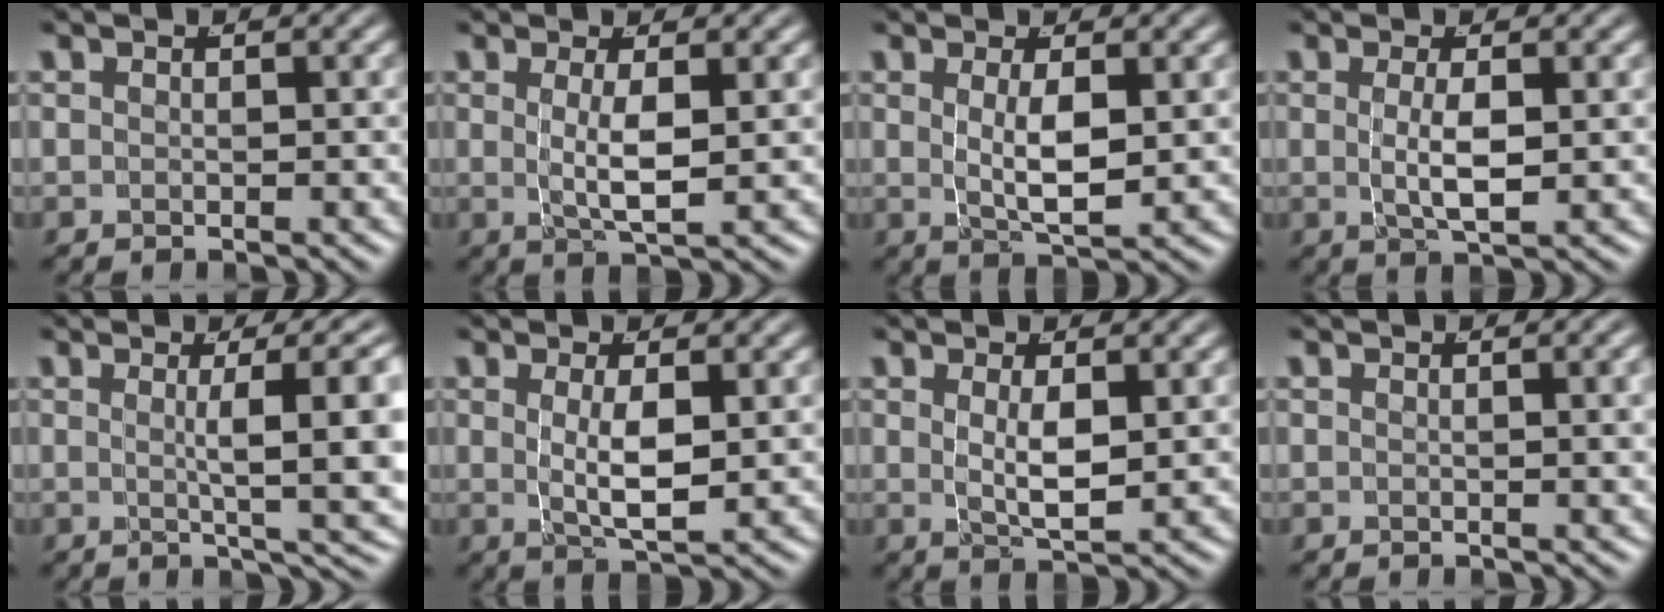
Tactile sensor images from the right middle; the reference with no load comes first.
{"total": 3.2, "force": [0.0, 0.3, 3.2], "torque": [-0.063, -0.015, 0.010]}
{"total": 3.5, "force": [0.1, 0.5, 3.5], "torque": [-0.064, -0.015, 0.013]}
{"total": 2.9, "force": [-0.2, 0.3, 2.9], "torque": [-0.059, -0.015, 0.007]}
{"total": 6.6, "force": [0.2, 0.4, 6.6], "torque": [-0.063, 0.009, 0.002]}
{"total": 3.6, "force": [0.0, 0.5, 3.5], "torque": [-0.065, -0.016, 0.011]}
{"total": 2.9, "force": [0.4, 0.3, 2.9], "torque": [-0.053, -0.016, 0.018]}
{"total": 1.2, "force": [0.4, -0.1, 1.1], "torque": [-0.010, 0.004, 0.004]}